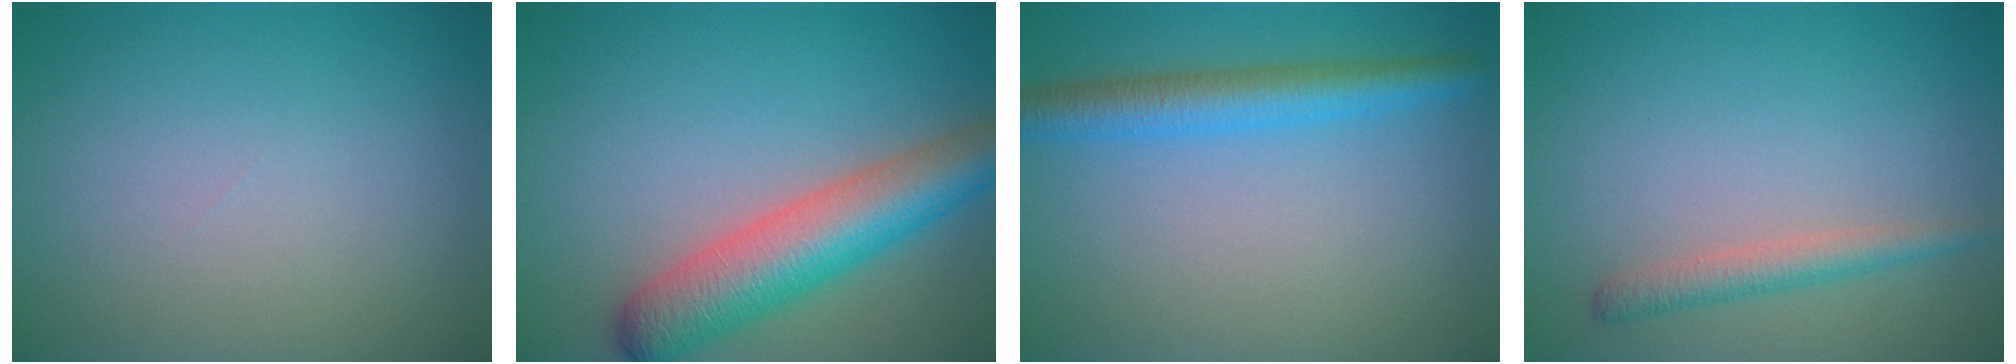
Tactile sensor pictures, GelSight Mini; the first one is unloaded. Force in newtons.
{"total": 7.5, "press": 7.5, "slide": 0.3}
{"total": 3.9, "press": 3.9, "slide": 0.2}
{"total": 2.1, "press": 2.1, "slide": 0.1}